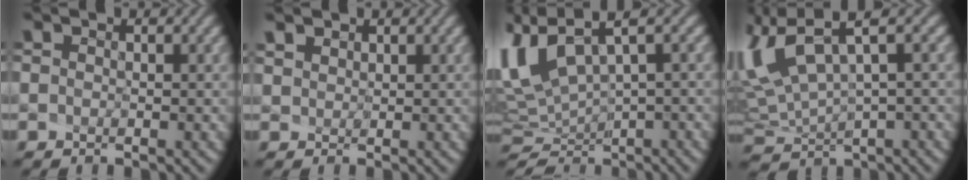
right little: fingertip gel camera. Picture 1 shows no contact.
{"total": 1.3, "force": [1.2, 0.4, 0.4], "torque": [-0.038, -0.020, 0.043]}
{"total": 4.7, "force": [1.4, 1.2, 4.3], "torque": [-0.128, -0.022, 0.055]}
{"total": 6.2, "force": [2.5, 1.6, 5.5], "torque": [-0.158, -0.011, 0.078]}